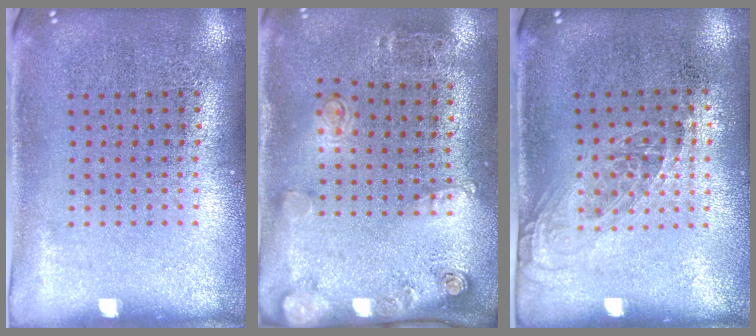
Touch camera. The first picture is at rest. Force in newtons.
{"total": 2.0, "press": 1.2, "slide": 1.6}
{"total": 1.2, "press": 0.9, "slide": 0.7}